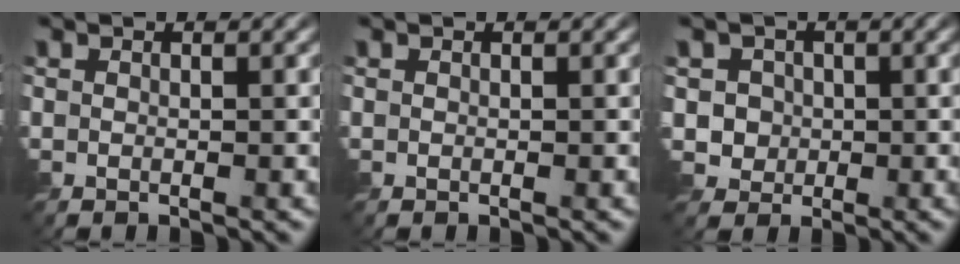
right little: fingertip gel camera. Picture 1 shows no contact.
{"total": 0.0}
{"total": 2.8, "force": [0.3, 2.7, 0.8], "torque": [-0.005, 0.007, 0.010]}